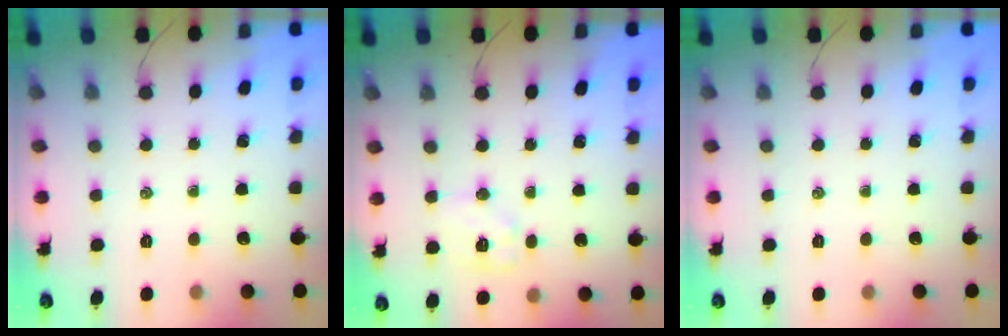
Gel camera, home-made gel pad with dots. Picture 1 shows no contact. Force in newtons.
{"total": 8.1, "press": 8.0, "slide": 1.4}
{"total": 0.0}